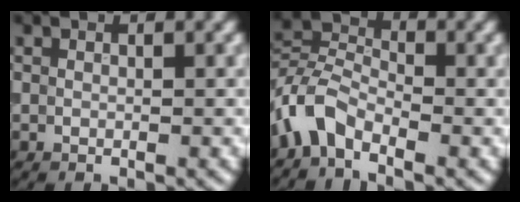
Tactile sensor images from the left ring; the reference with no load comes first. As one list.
[{"total": 4.3, "force": [-2.7, 2.3, 2.4], "torque": [-0.054, 0.009, -0.067]}]